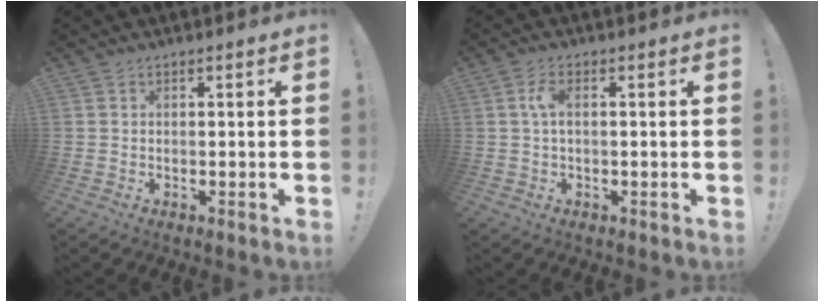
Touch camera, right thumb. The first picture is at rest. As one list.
[{"total": 3.9, "force": [0.3, 1.6, 3.6], "torque": [-0.066, 0.009, 0.004]}]